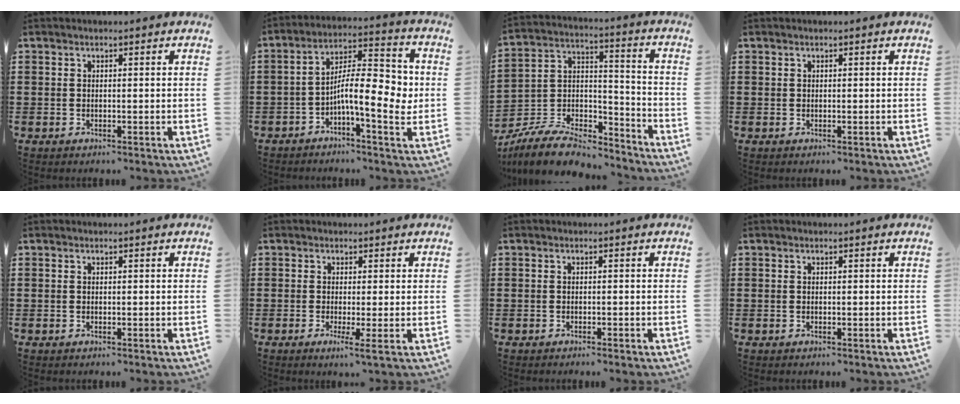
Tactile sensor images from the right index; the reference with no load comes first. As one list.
[{"total": 10.8, "force": [-1.0, 3.0, 10.3], "torque": [-0.164, -0.001, -0.020]}, {"total": 8.0, "force": [-7.0, 2.3, 2.9], "torque": [-0.065, 0.010, -0.139]}, {"total": 0.0}, {"total": 0.0}, {"total": 2.0, "force": [-0.5, -0.2, 2.0], "torque": [-0.036, -0.007, -0.009]}, {"total": 0.5, "force": [-0.5, 0.0, 0.2], "torque": [-0.005, -0.001, -0.010]}, {"total": 0.0}]